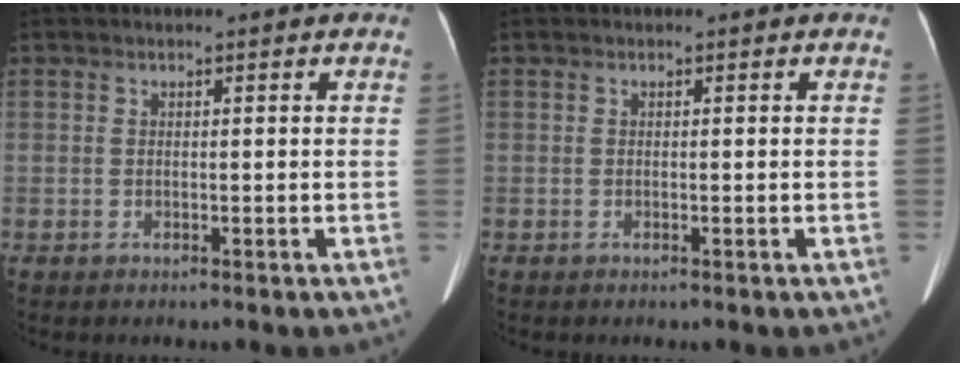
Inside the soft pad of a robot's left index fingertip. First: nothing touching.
{"total": 0.0}